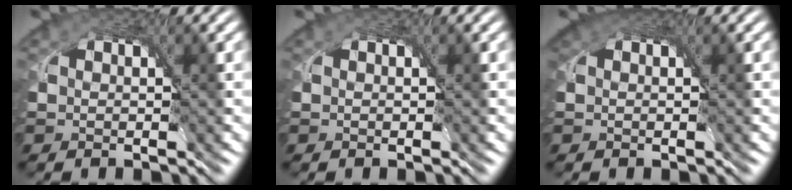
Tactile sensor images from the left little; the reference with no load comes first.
{"total": 0.0}
{"total": 1.5, "force": [1.0, 0.7, 0.8], "torque": [-0.012, 0.003, 0.013]}